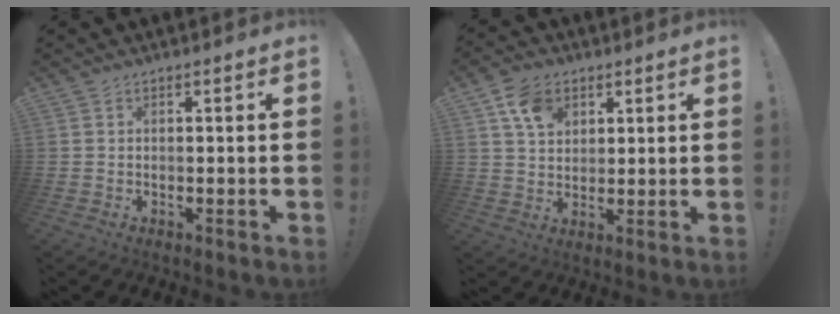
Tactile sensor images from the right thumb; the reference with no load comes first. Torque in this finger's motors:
{"motor_torque": [0.51, 0.80, -0.01, 0.18, 0.00]}